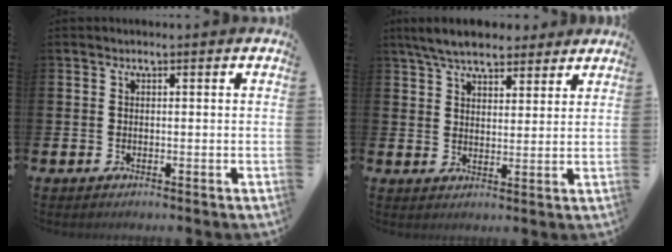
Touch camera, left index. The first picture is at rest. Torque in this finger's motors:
{"motor_torque": [1.07, -1.07, 0.81, 0.12]}